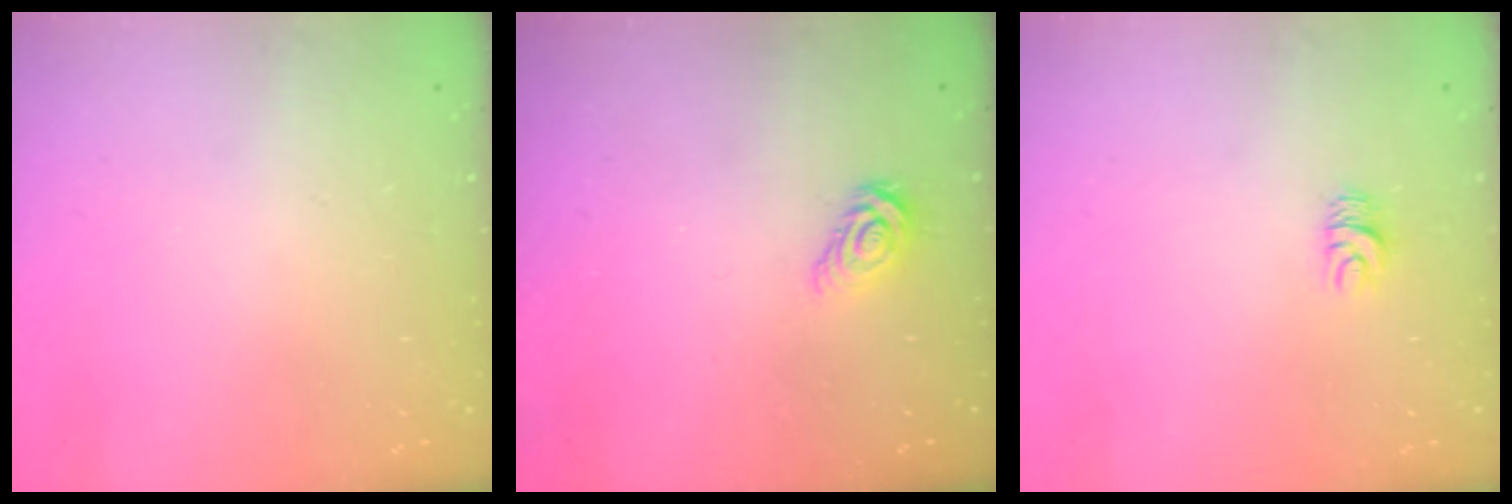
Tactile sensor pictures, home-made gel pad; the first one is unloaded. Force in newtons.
{"total": 5.1, "press": 5.1, "slide": 0.4}
{"total": 4.6, "press": 4.6, "slide": 0.4}